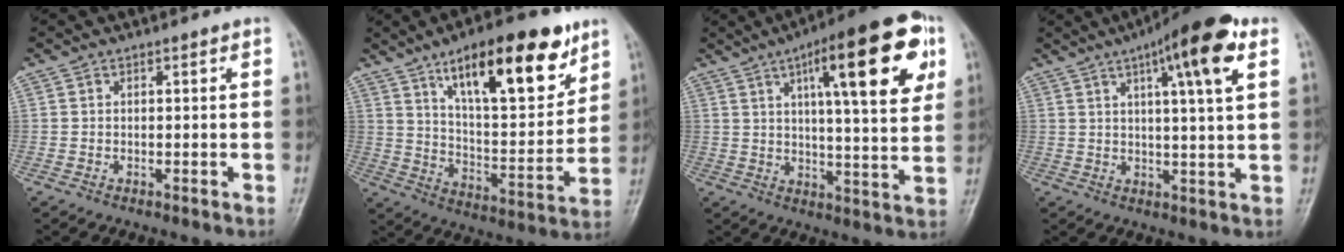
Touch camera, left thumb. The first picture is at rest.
{"total": 21.8, "force": [12.5, 7.8, 16.1], "torque": [-0.207, -0.054, 0.207]}
{"total": 21.2, "force": [8.5, 5.6, 18.6], "torque": [-0.235, -0.008, 0.116]}
{"total": 13.5, "force": [6.1, 2.5, 11.8], "torque": [-0.170, -0.005, 0.084]}